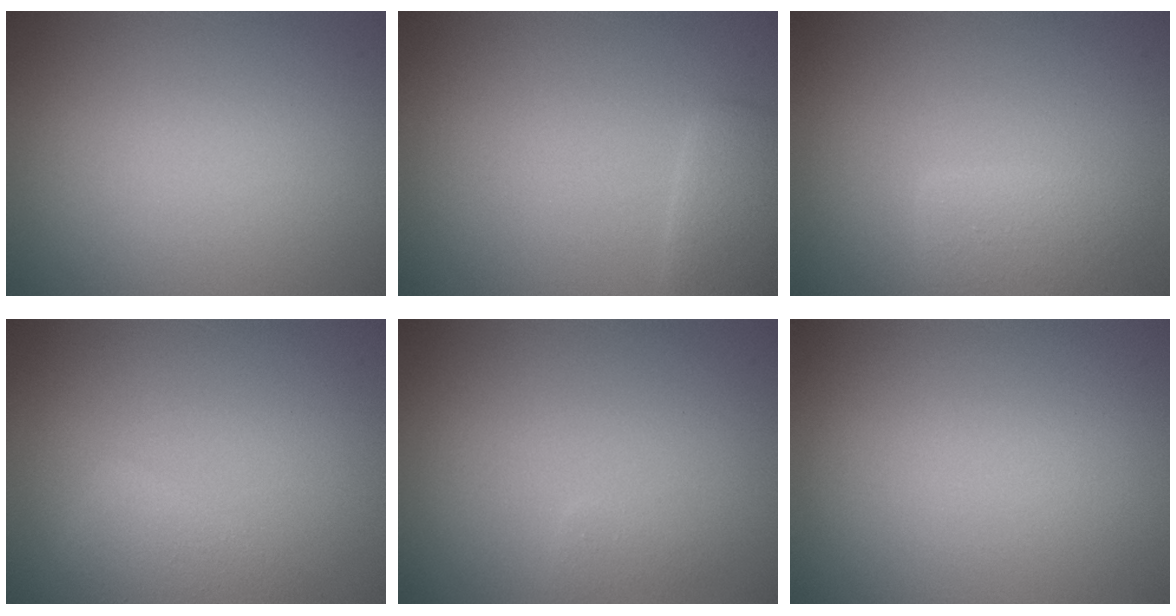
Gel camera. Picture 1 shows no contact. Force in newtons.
{"total": 2.1, "press": 2.1, "slide": 0.1}
{"total": 2.6, "press": 2.6, "slide": 0.1}
{"total": 3.2, "press": 3.2, "slide": 0.1}
{"total": 0.7, "press": 0.7, "slide": 0.0}
{"total": 0.0}